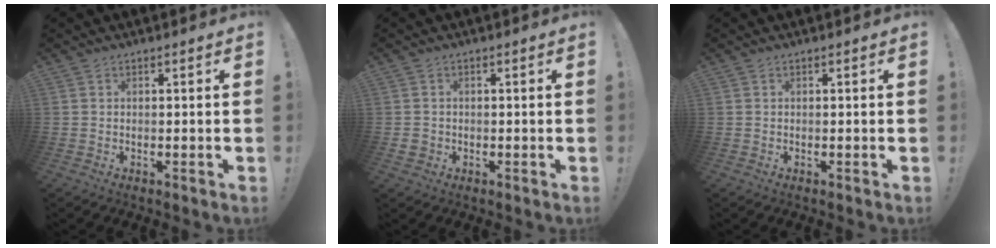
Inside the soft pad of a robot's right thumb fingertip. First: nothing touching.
{"total": 1.9, "force": [-0.2, 1.8, 0.5], "torque": [0.002, -0.002, -0.003]}
{"total": 0.0}